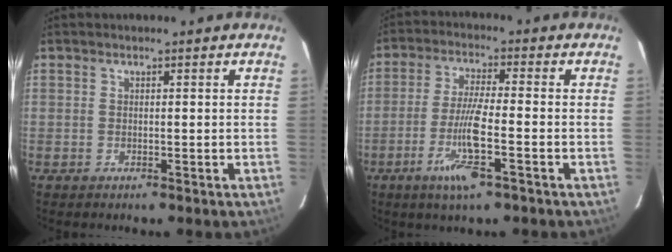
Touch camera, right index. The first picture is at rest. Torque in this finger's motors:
{"motor_torque": [1.56, -0.58, 0.60, 0.21]}